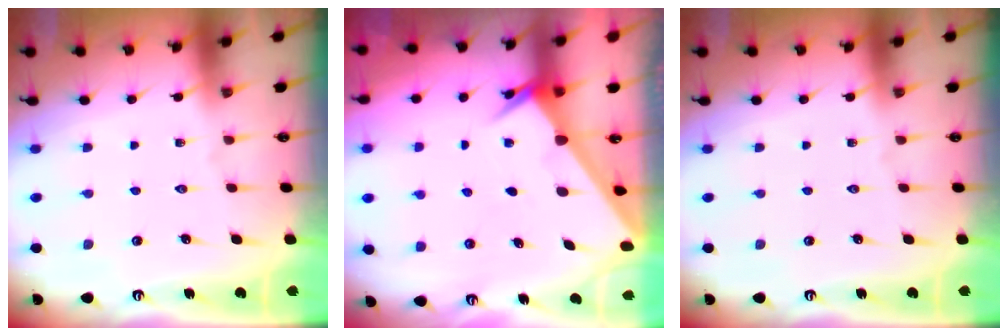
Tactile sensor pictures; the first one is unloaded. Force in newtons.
{"total": 2.2, "press": 2.2, "slide": 0.1}
{"total": 0.0}